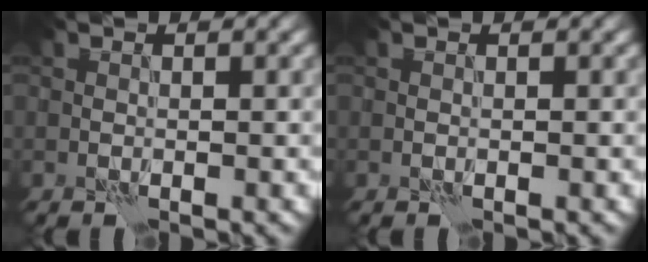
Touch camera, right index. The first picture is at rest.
{"total": 0.0}